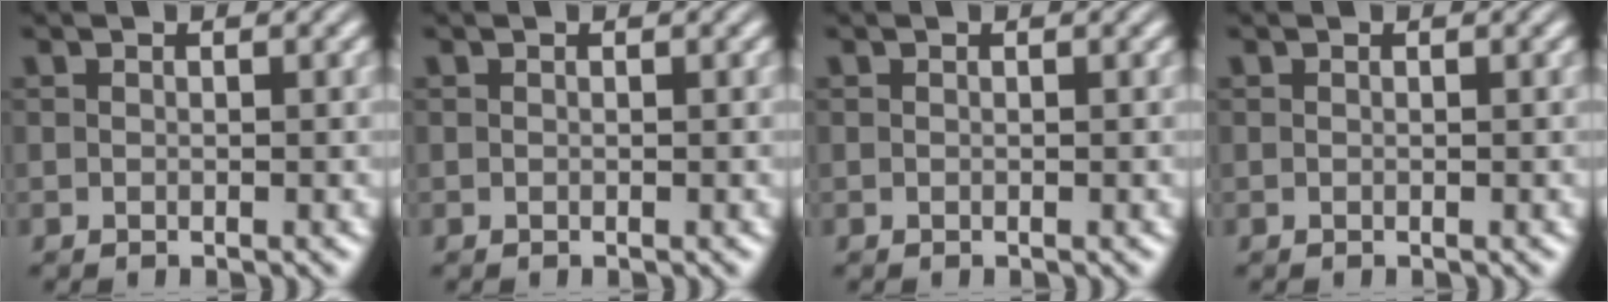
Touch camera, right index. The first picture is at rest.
{"total": 0.0}
{"total": 0.0}
{"total": 0.0}